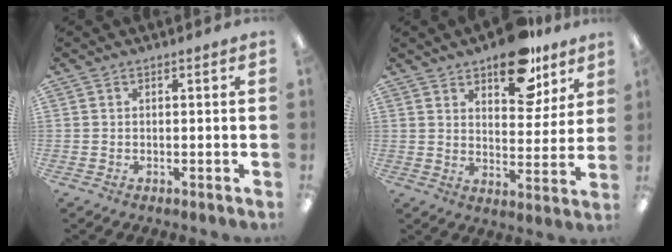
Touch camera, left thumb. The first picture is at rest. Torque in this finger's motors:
{"motor_torque": [1.64, 1.26, 1.14, -0.72, 0.14]}